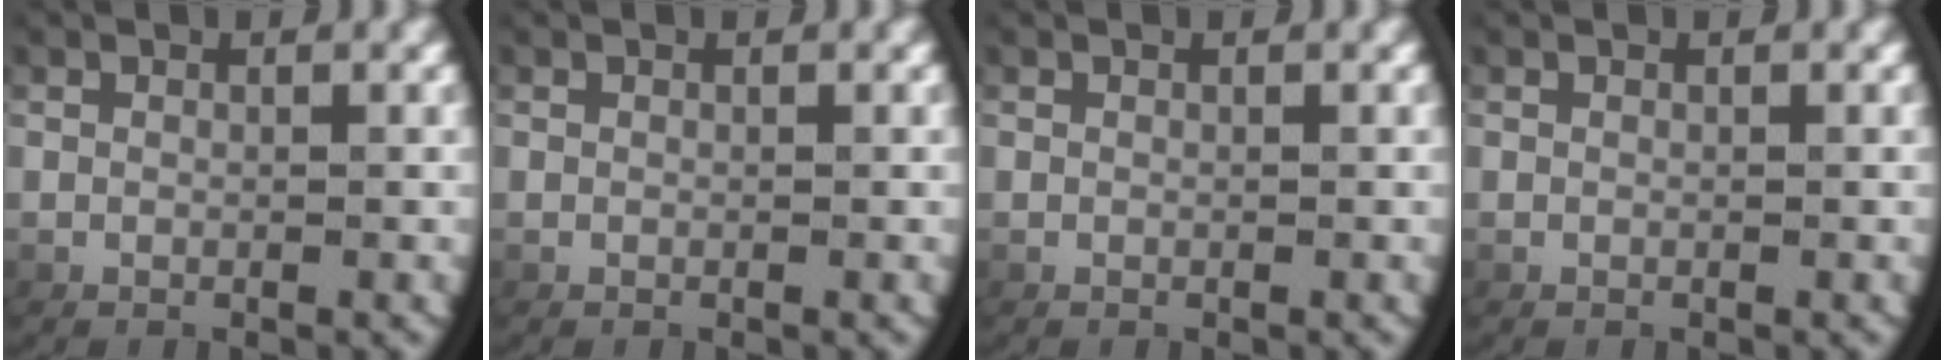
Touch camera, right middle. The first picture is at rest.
{"total": 0.0}
{"total": 0.0}
{"total": 0.0}